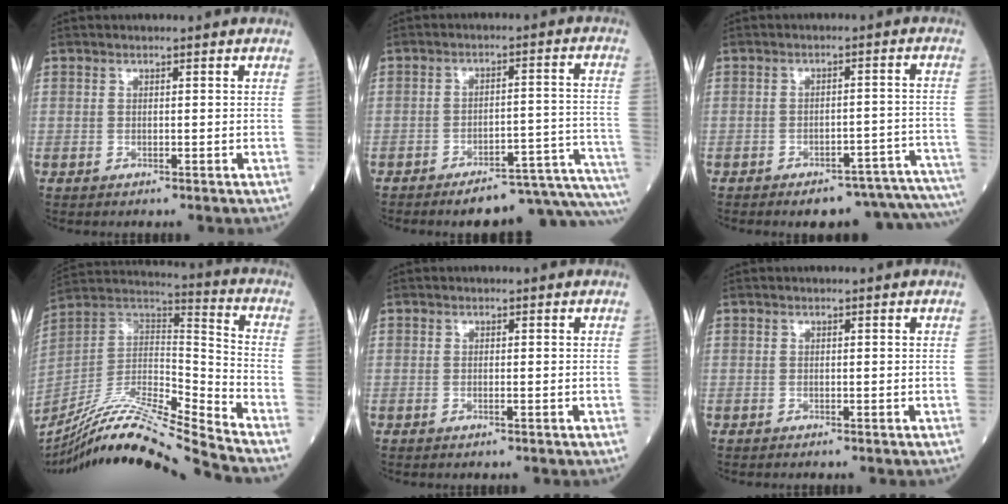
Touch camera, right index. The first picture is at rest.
{"total": 16.8, "force": [-15.3, 0.5, 6.9], "torque": [-0.016, 0.028, -0.193]}
{"total": 15.0, "force": [-14.2, 1.7, 4.7], "torque": [0.014, 0.029, -0.166]}
{"total": 20.6, "force": [-18.2, -1.4, 9.3], "torque": [-0.192, 0.008, -0.329]}
{"total": 0.0}
{"total": 0.0}